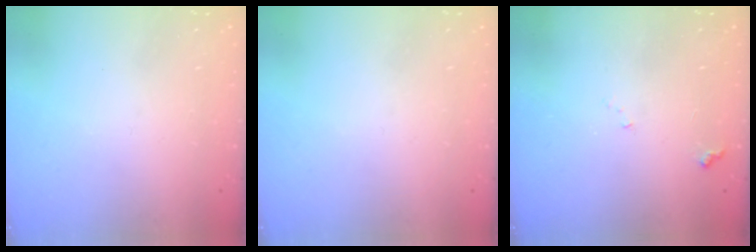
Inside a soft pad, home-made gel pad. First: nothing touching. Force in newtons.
{"total": 0.0}
{"total": 7.4, "press": 7.4, "slide": 0.8}